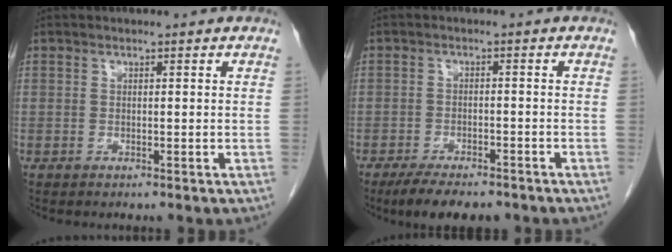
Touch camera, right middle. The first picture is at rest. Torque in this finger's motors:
{"motor_torque": [0.60, -0.49, 0.00, 0.01]}